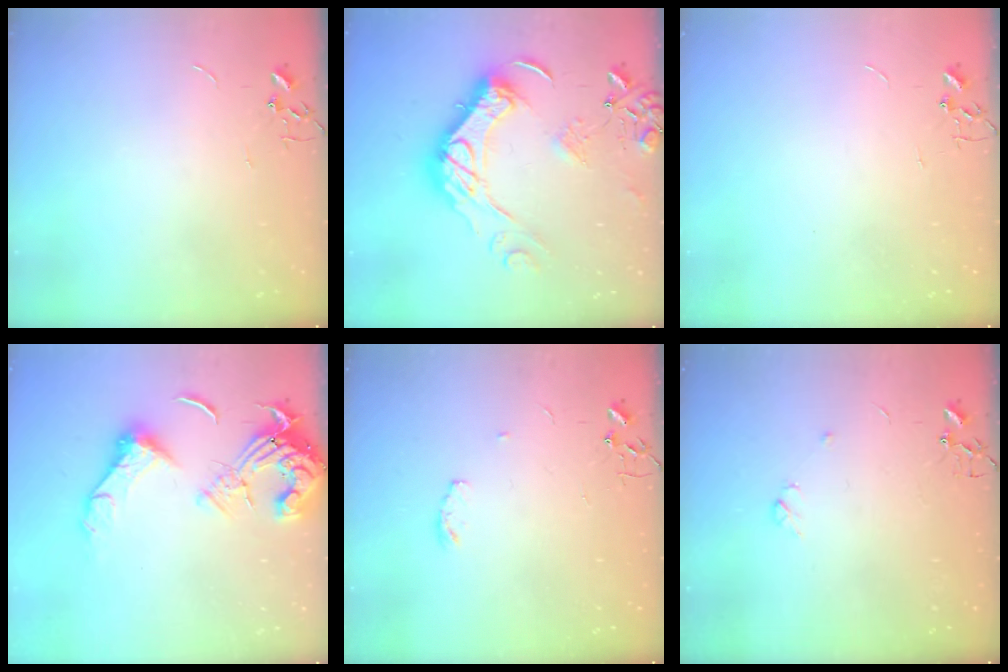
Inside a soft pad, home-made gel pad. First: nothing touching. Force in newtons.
{"total": 22.1, "press": 22.0, "slide": 2.0}
{"total": 0.0}
{"total": 15.8, "press": 15.7, "slide": 1.9}
{"total": 4.0, "press": 3.9, "slide": 0.6}
{"total": 3.6, "press": 3.5, "slide": 0.7}